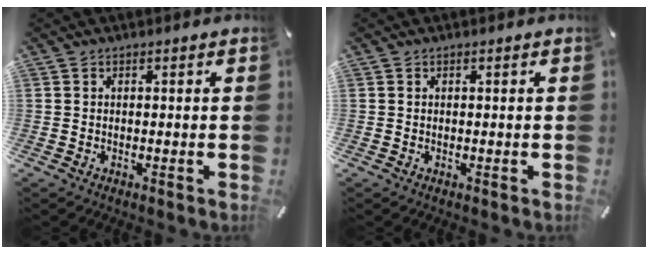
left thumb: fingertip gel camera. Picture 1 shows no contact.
{"total": 0.0}